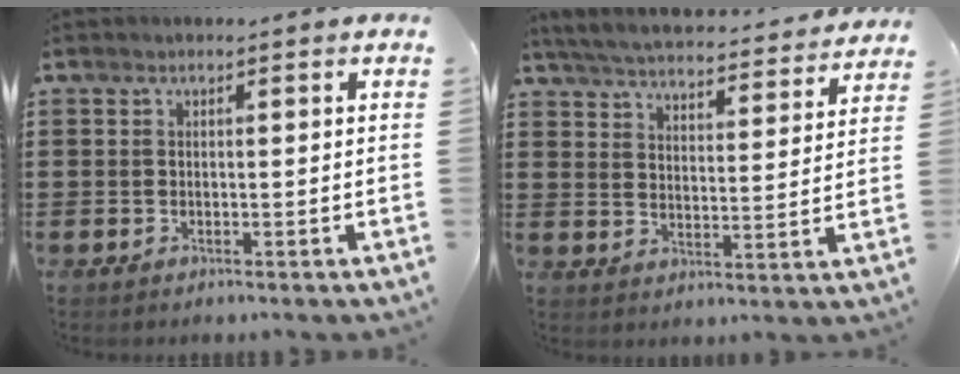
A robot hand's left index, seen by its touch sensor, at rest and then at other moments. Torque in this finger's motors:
{"motor_torque": [2.14, 0.00, 0.18, 0.09]}